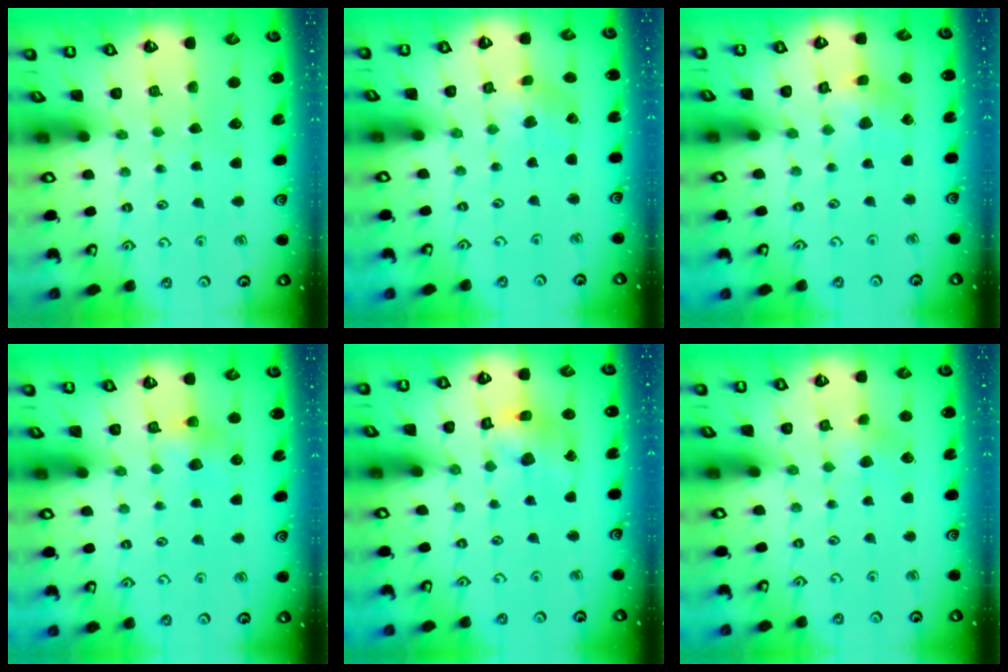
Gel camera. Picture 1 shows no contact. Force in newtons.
{"total": 0.7, "press": 0.7, "slide": 0.2}
{"total": 2.6, "press": 2.6, "slide": 0.3}
{"total": 5.6, "press": 5.6, "slide": 0.7}
{"total": 11.9, "press": 11.8, "slide": 1.6}
{"total": 3.8, "press": 3.8, "slide": 0.7}